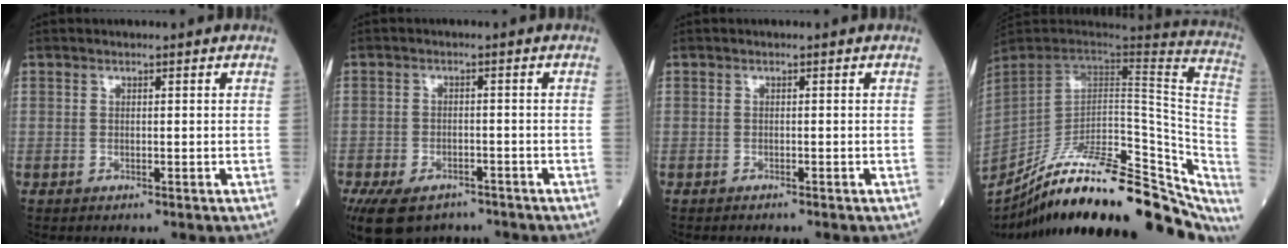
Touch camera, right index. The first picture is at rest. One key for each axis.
{"total": 11.3, "fx": -8.0, "fy": 6.2, "fz": 5.1, "tx": -0.120, "ty": -0.009, "tz": -0.117}
{"total": 0.9, "fx": -0.8, "fy": 0.1, "fz": 0.3, "tx": -0.007, "ty": -0.001, "tz": -0.011}
{"total": 32.2, "fx": -24.8, "fy": 9.3, "fz": 18.3, "tx": -0.222, "ty": -0.021, "tz": -0.349}